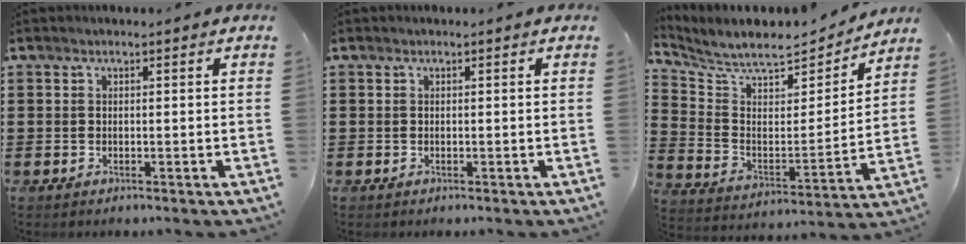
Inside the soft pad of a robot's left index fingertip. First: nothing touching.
{"total": 0.0}
{"total": 7.6, "force": [6.9, 1.7, 2.5], "torque": [-0.085, -0.049, 0.118]}